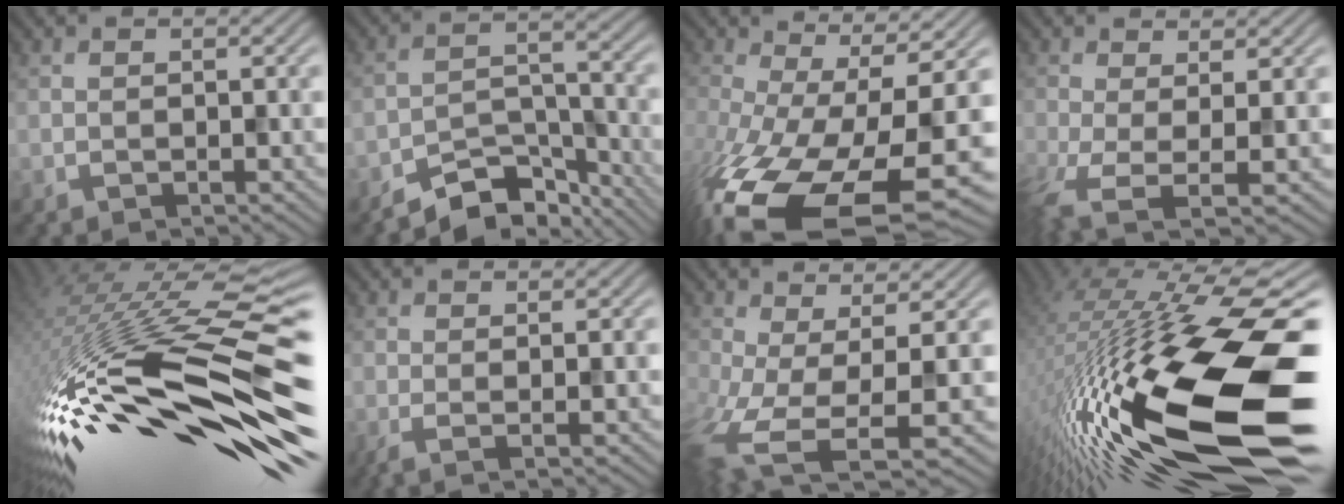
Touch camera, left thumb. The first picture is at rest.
{"total": 6.8, "force": [-6.2, 2.1, 1.8], "torque": [-0.022, 0.004, -0.117]}
{"total": 17.6, "force": [-7.2, 8.0, 14.0], "torque": [-0.304, -0.067, -0.084]}
{"total": 5.0, "force": [-1.0, 1.8, 4.6], "torque": [-0.105, -0.019, -0.015]}
{"total": 18.6, "force": [-4.1, 5.7, 17.2], "torque": [-0.332, -0.019, -0.065]}
{"total": 2.2, "force": [-0.2, 0.7, 2.1], "torque": [-0.038, 0.000, -0.006]}
{"total": 7.9, "force": [-1.8, 3.2, 7.0], "torque": [-0.164, -0.037, -0.020]}
{"total": 20.7, "force": [-4.2, 7.2, 18.9], "torque": [-0.348, -0.012, -0.078]}